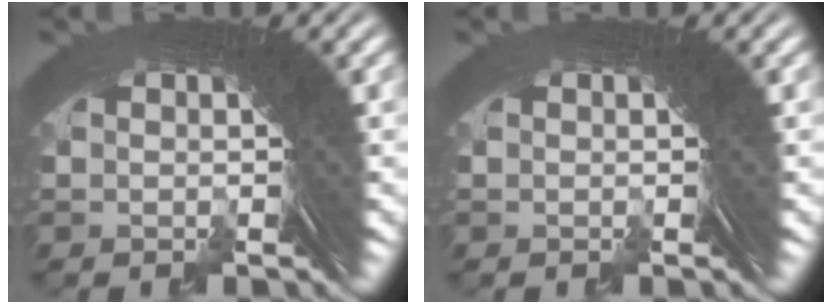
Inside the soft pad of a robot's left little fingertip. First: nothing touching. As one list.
[{"total": 0.0}]